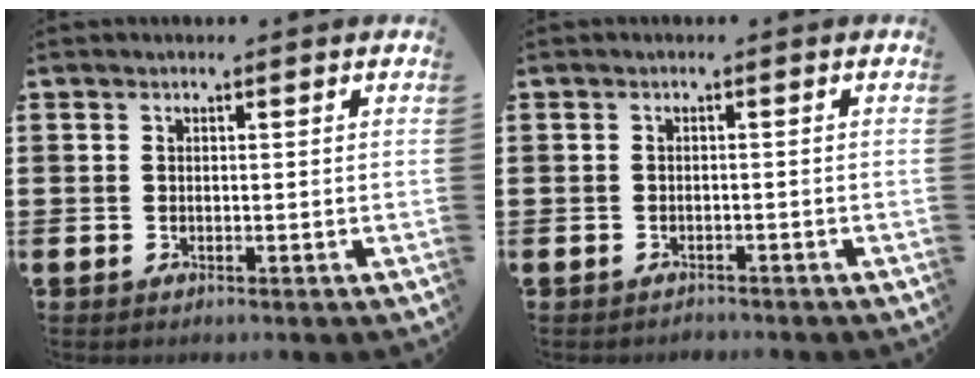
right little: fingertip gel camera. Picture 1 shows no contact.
{"total": 0.7, "force": [-0.7, 0.1, -0.1], "torque": [0.000, -0.001, -0.015]}